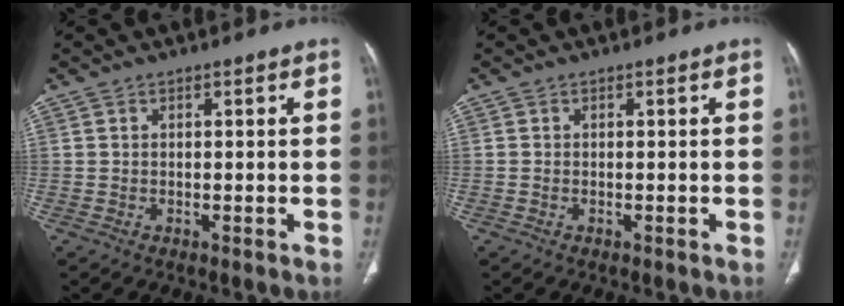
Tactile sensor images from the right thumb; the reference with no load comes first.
{"total": 0.0}